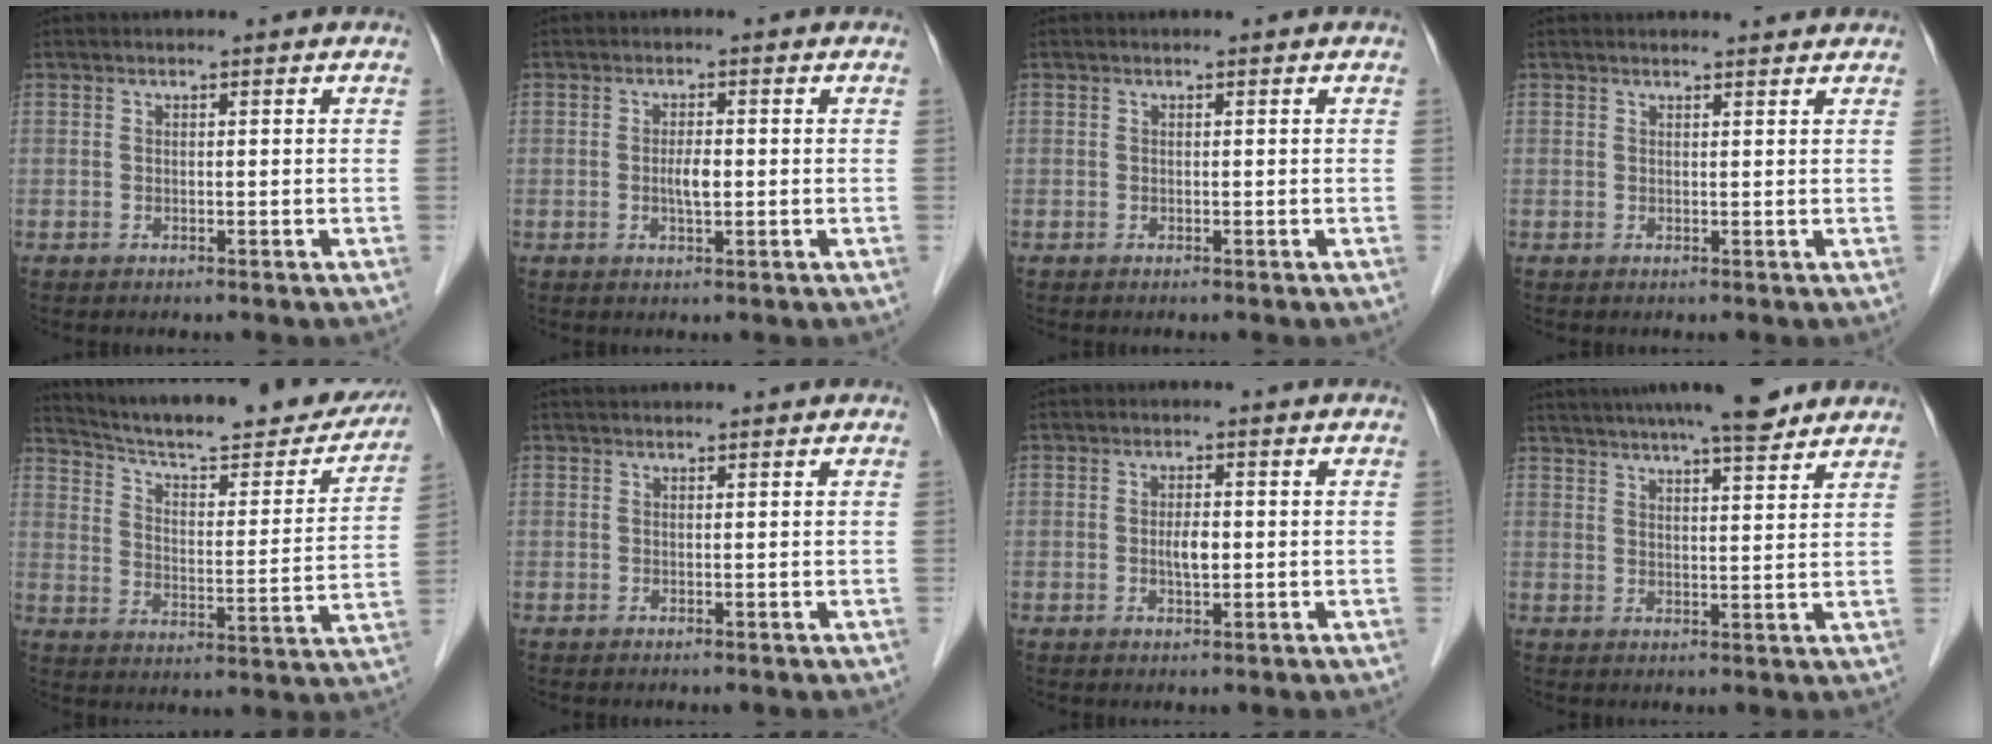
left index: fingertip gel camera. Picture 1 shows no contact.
{"total": 2.5, "force": [-1.5, 0.4, 2.0], "torque": [-0.039, -0.005, -0.025]}
{"total": 0.0}
{"total": 2.1, "force": [2.0, 0.2, 0.3], "torque": [-0.007, 0.002, 0.014]}
{"total": 24.7, "force": [22.1, 4.2, 10.3], "torque": [-0.153, -0.045, 0.288]}
{"total": 1.4, "force": [1.3, 0.1, 0.6], "torque": [-0.004, 0.023, 0.015]}
{"total": 2.7, "force": [-1.4, 0.7, 2.2], "torque": [-0.041, -0.005, -0.022]}
{"total": 12.7, "force": [10.6, 1.4, 6.8], "torque": [-0.109, 0.017, 0.148]}